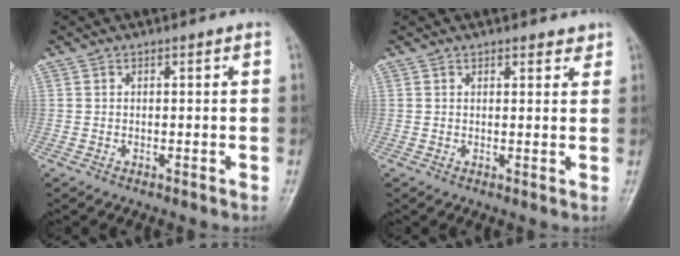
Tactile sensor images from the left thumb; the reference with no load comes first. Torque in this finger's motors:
{"motor_torque": [-0.30, -0.38, -0.06, 0.00, 0.09]}